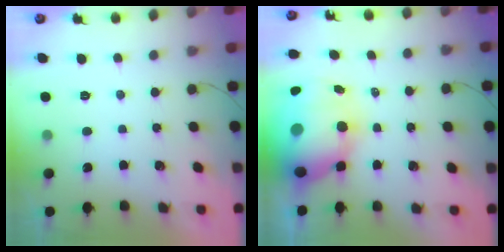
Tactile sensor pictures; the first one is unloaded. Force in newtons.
{"total": 18.2, "press": 17.7, "slide": 4.4}